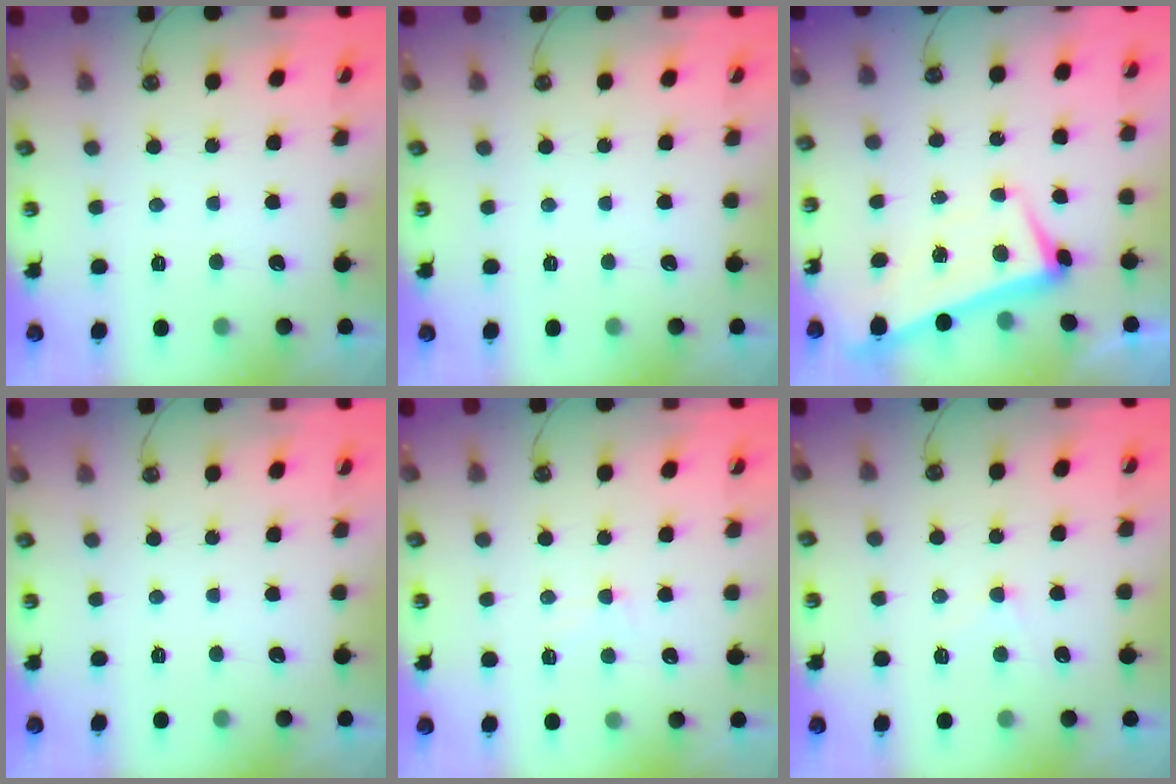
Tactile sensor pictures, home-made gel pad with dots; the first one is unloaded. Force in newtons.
{"total": 0.0}
{"total": 2.0, "press": 1.8, "slide": 0.8}
{"total": 0.0}
{"total": 0.8, "press": 0.1, "slide": 0.8}
{"total": 1.2, "press": 1.1, "slide": 0.6}